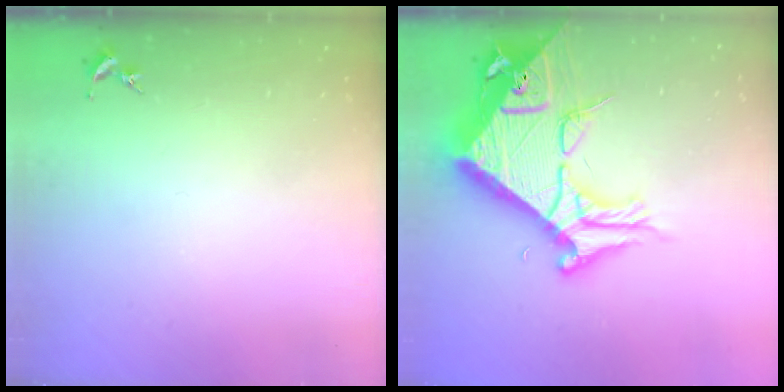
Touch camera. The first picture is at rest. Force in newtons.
{"total": 13.0, "press": 12.9, "slide": 1.4}